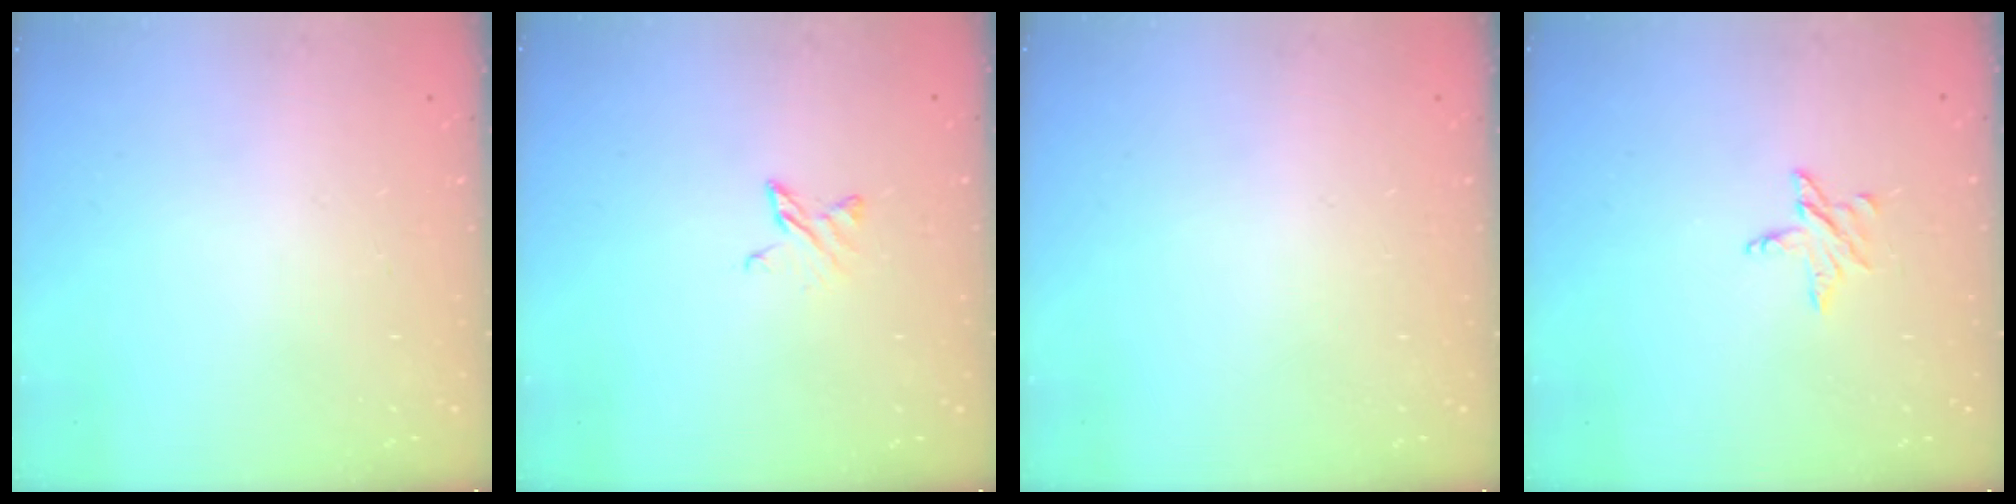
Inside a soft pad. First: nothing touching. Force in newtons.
{"total": 3.8, "press": 3.8, "slide": 0.3}
{"total": 0.0}
{"total": 4.7, "press": 4.7, "slide": 0.4}